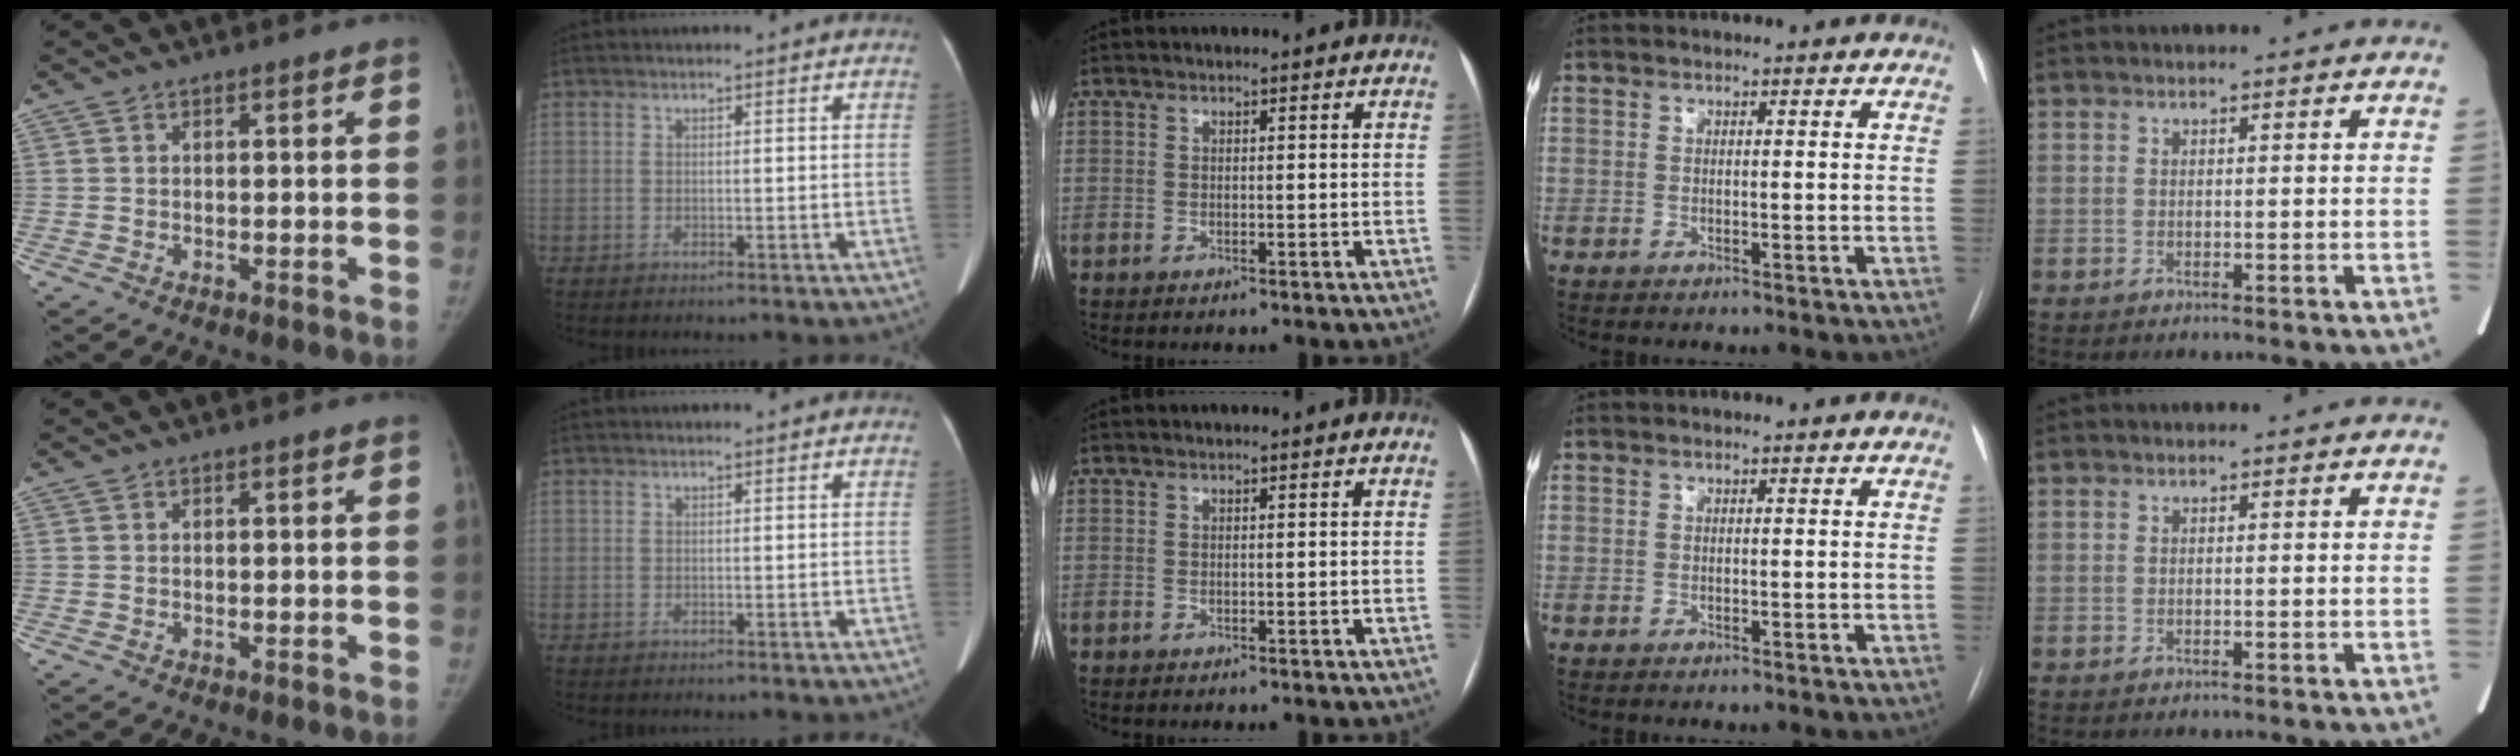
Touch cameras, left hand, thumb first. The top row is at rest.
{}